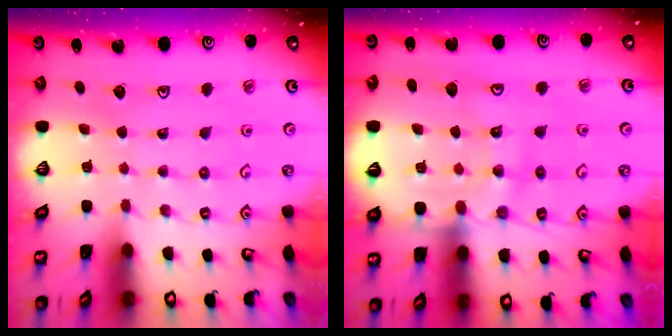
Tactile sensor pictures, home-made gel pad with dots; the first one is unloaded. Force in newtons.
{"total": 14.4, "press": 14.3, "slide": 1.5}